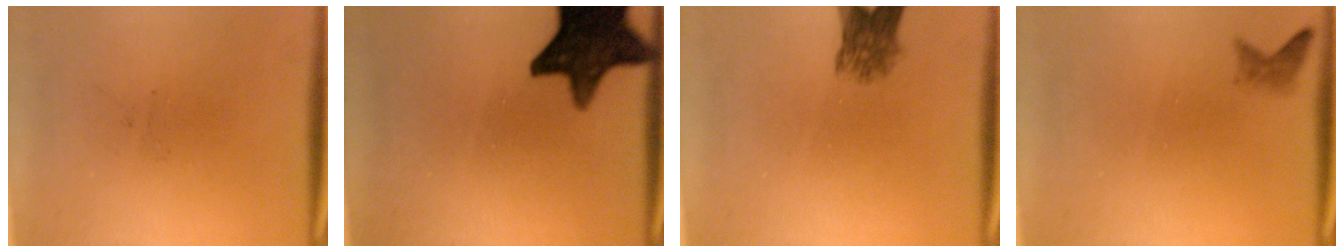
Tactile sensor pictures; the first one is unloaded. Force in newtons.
{"total": 15.1}
{"total": 4.1}
{"total": 1.3}